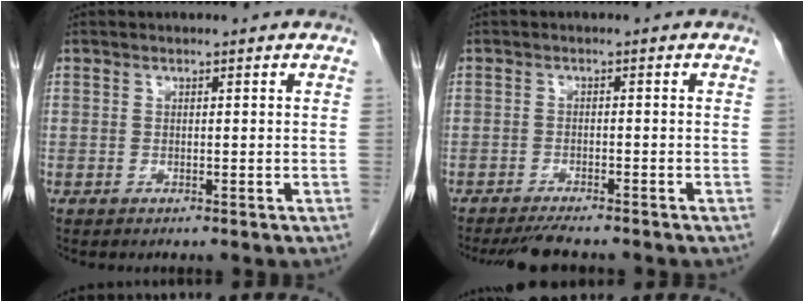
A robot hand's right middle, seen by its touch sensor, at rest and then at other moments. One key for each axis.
{"total": 5.2, "fx": -4.7, "fy": 0.5, "fz": 2.3, "tx": -0.031, "ty": -0.013, "tz": -0.075}